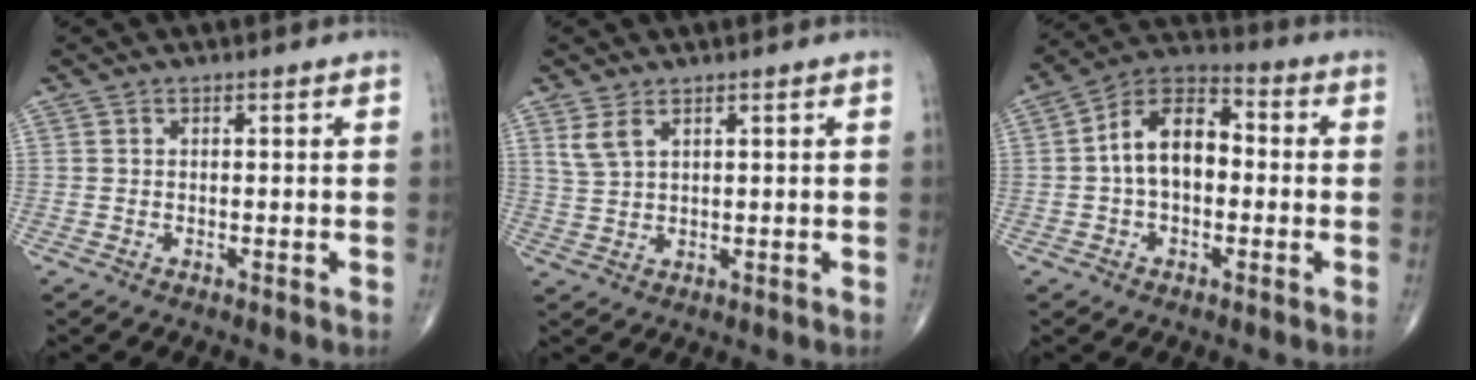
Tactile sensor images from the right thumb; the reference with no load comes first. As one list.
[{"total": 3.3, "force": [2.0, 1.3, 2.3], "torque": [-0.051, -0.002, 0.050]}, {"total": 11.9, "force": [0.0, 7.4, 9.3], "torque": [-0.146, 0.036, -0.013]}]